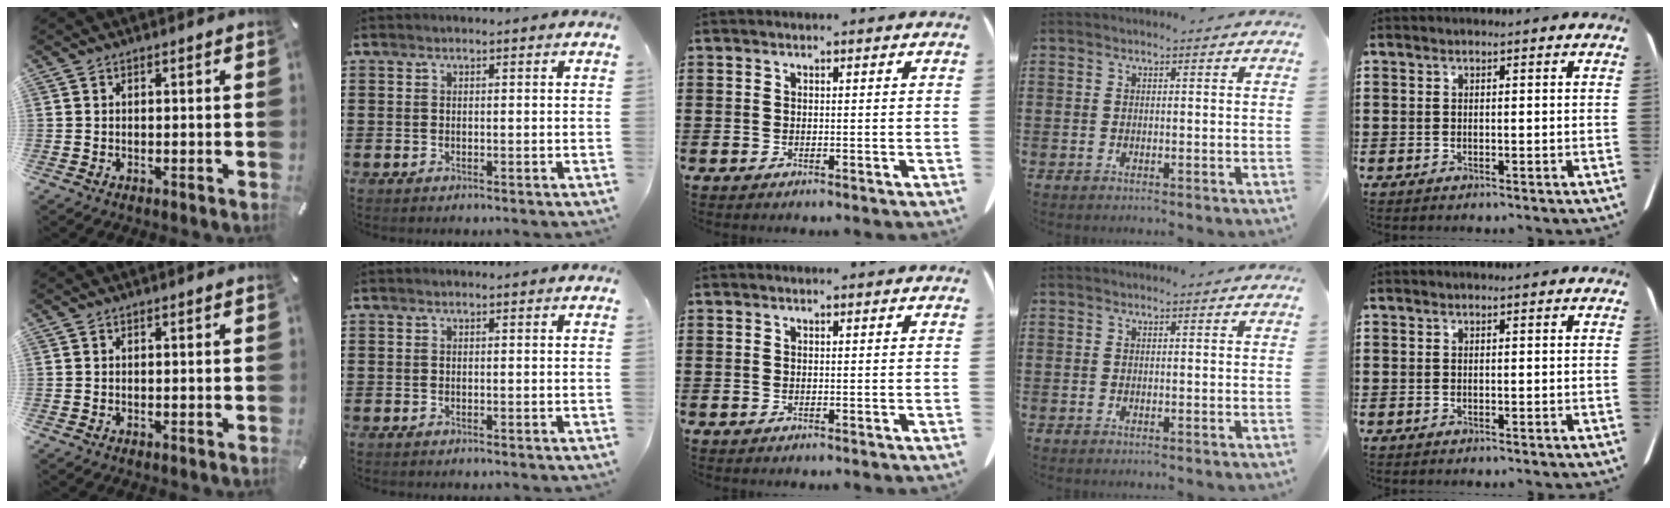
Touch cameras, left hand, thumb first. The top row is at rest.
{}